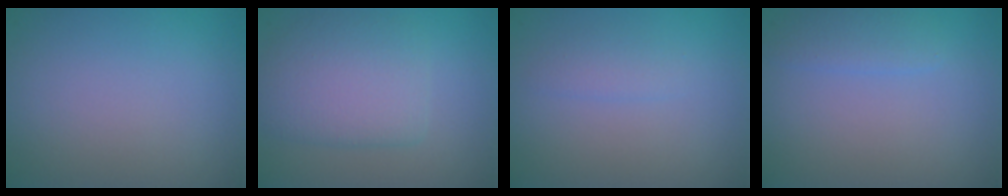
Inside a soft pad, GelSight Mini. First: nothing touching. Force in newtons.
{"total": 4.4, "press": 4.4, "slide": 0.4}
{"total": 1.2, "press": 1.2, "slide": 0.1}
{"total": 1.6, "press": 1.6, "slide": 0.2}